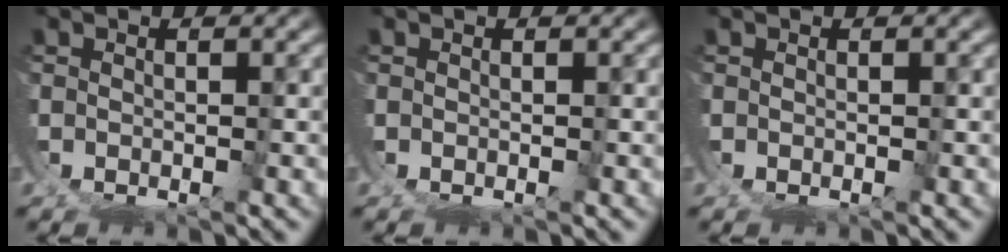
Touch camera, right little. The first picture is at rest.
{"total": 0.0}
{"total": 0.0}